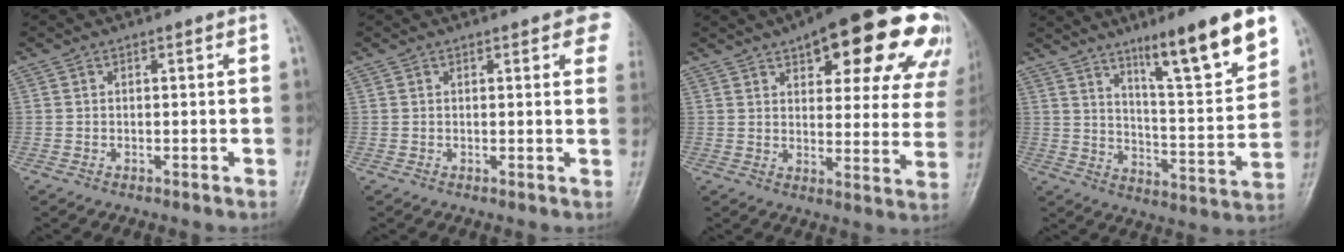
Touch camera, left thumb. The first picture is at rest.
{"total": 5.3, "force": [2.7, 1.9, 4.1], "torque": [-0.021, -0.002, 0.024]}
{"total": 25.2, "force": [13.9, 9.5, 18.7], "torque": [-0.206, -0.019, 0.169]}
{"total": 16.8, "force": [10.7, 2.3, 12.8], "torque": [-0.172, -0.061, 0.173]}